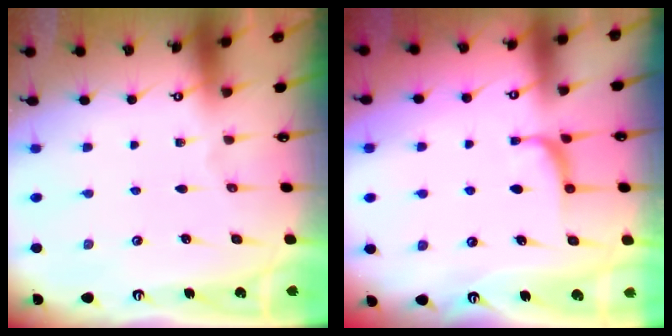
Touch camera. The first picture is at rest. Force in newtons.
{"total": 0.8, "press": 0.6, "slide": 0.6}